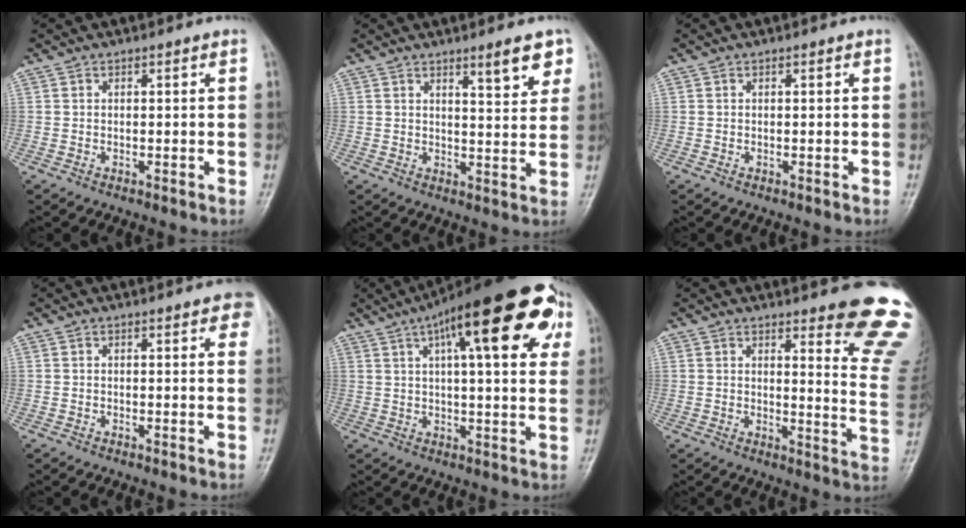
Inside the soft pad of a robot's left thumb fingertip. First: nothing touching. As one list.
[{"total": 6.6, "force": [4.1, 1.6, 4.9], "torque": [-0.054, -0.026, 0.056]}, {"total": 0.0}, {"total": 6.1, "force": [3.4, 1.9, 4.7], "torque": [-0.035, -0.001, 0.032]}, {"total": 24.5, "force": [10.3, 7.4, 21.0], "torque": [-0.290, 0.013, 0.141]}, {"total": 14.6, "force": [11.2, 2.5, 9.1], "torque": [-0.071, -0.097, 0.119]}]